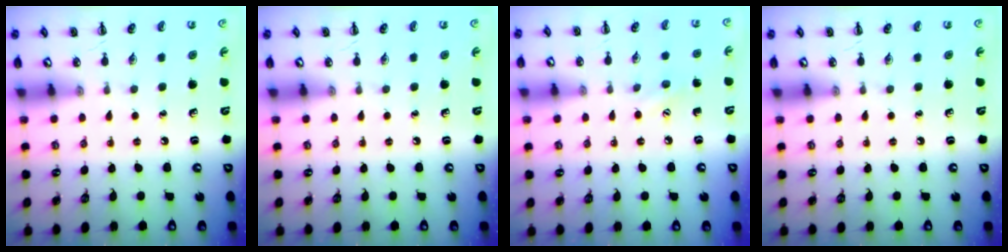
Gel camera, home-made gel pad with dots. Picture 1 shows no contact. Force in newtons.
{"total": 0.0}
{"total": 6.1, "press": 6.0, "slide": 1.3}
{"total": 0.0}